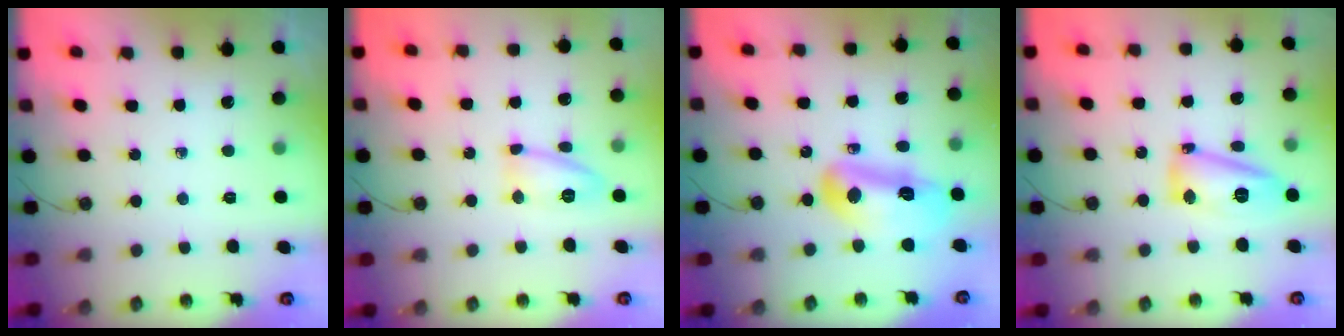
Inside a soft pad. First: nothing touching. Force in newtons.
{"total": 11.2, "press": 11.1, "slide": 0.9}
{"total": 13.3, "press": 13.2, "slide": 1.6}
{"total": 13.0, "press": 12.9, "slide": 1.5}